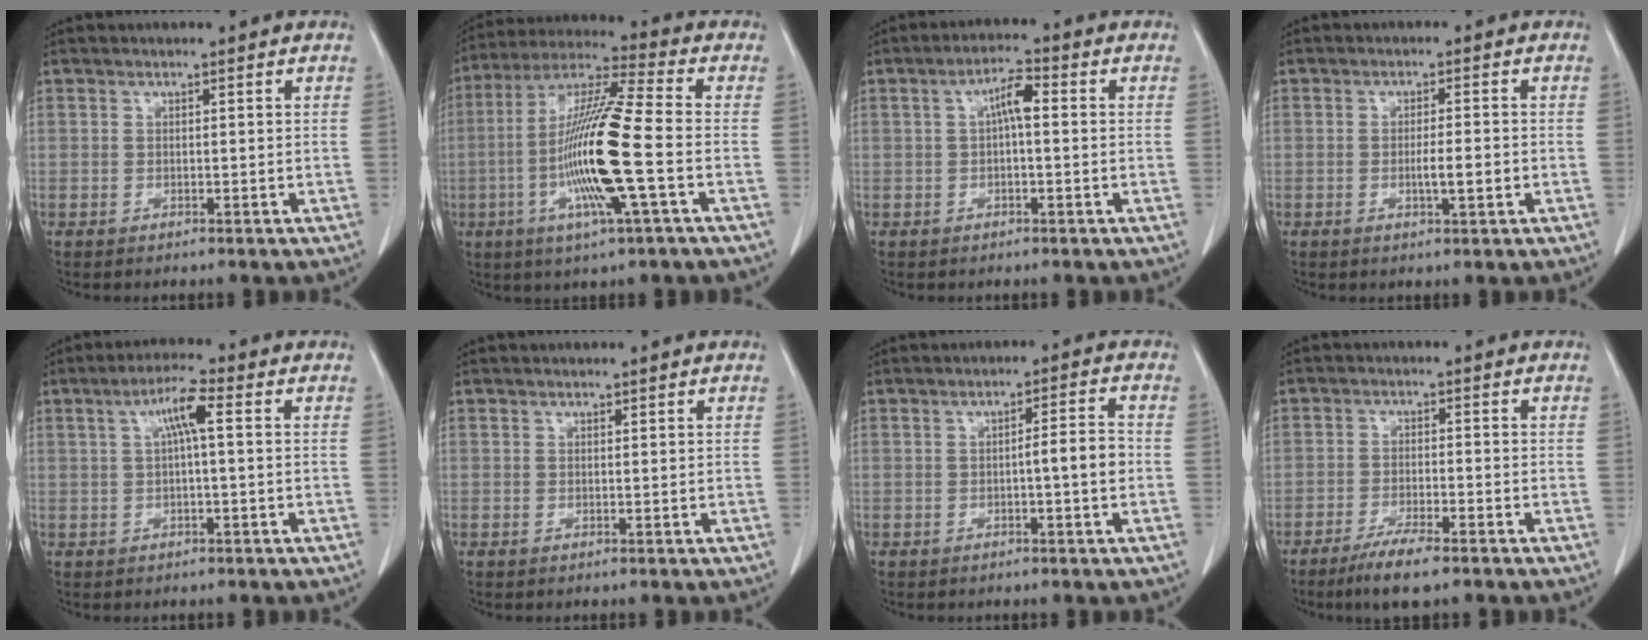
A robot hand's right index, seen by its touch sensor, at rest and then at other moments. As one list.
[{"total": 16.4, "force": [-3.4, 0.1, 16.0], "torque": [-0.318, -0.009, -0.074]}, {"total": 4.1, "force": [0.5, 0.9, 4.0], "torque": [-0.070, 0.012, 0.005]}, {"total": 3.4, "force": [-0.8, 0.2, 3.3], "torque": [-0.055, -0.003, -0.012]}, {"total": 4.8, "force": [1.1, 0.4, 4.7], "torque": [-0.088, 0.014, 0.019]}, {"total": 0.0}, {"total": 3.9, "force": [-0.7, 0.0, 3.8], "torque": [-0.053, 0.005, -0.013]}, {"total": 6.0, "force": [-4.3, 0.5, 4.1], "torque": [-0.077, -0.013, -0.073]}]